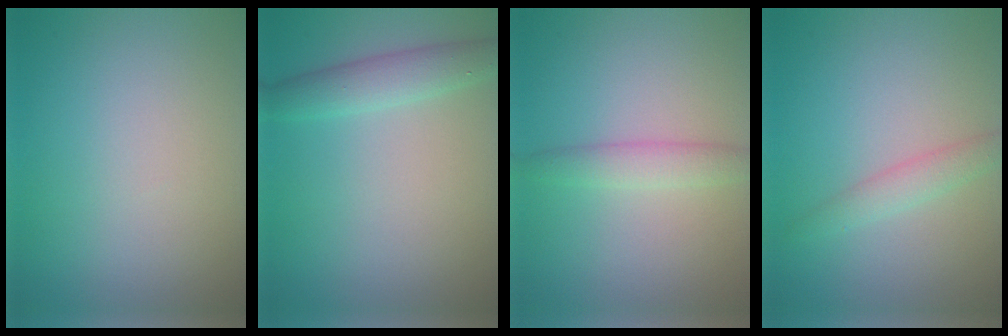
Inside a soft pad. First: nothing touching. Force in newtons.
{"total": 2.8, "press": 2.8, "slide": 0.1}
{"total": 2.1, "press": 2.1, "slide": 0.1}
{"total": 1.8, "press": 1.8, "slide": 0.0}